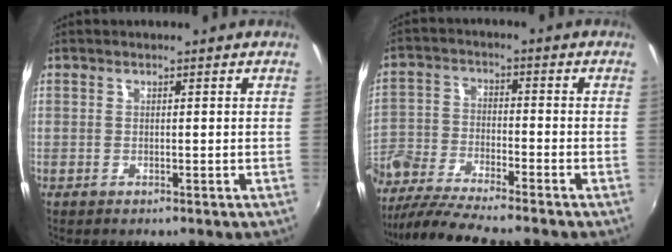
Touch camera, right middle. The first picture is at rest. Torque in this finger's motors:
{"motor_torque": [1.07, -1.07, 0.45, 0.21]}